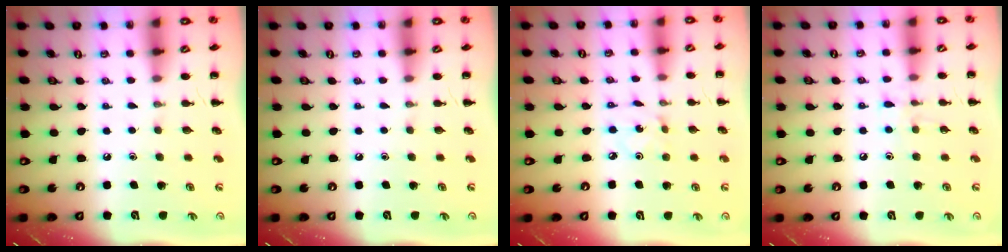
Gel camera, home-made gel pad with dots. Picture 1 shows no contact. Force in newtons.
{"total": 0.0}
{"total": 0.8, "press": 0.8, "slide": 0.2}
{"total": 5.5, "press": 5.3, "slide": 1.5}